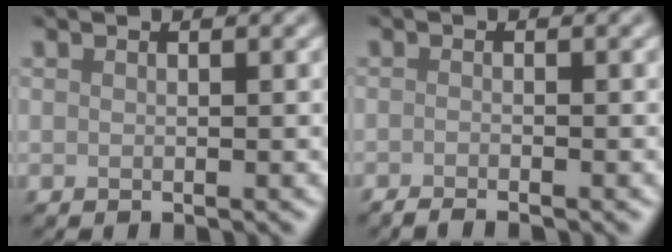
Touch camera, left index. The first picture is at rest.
{"total": 1.4, "force": [-1.2, 0.1, 0.7], "torque": [-0.007, -0.003, -0.025]}